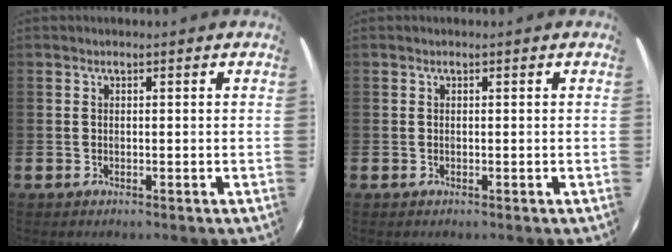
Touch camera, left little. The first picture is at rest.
{"total": 0.0}